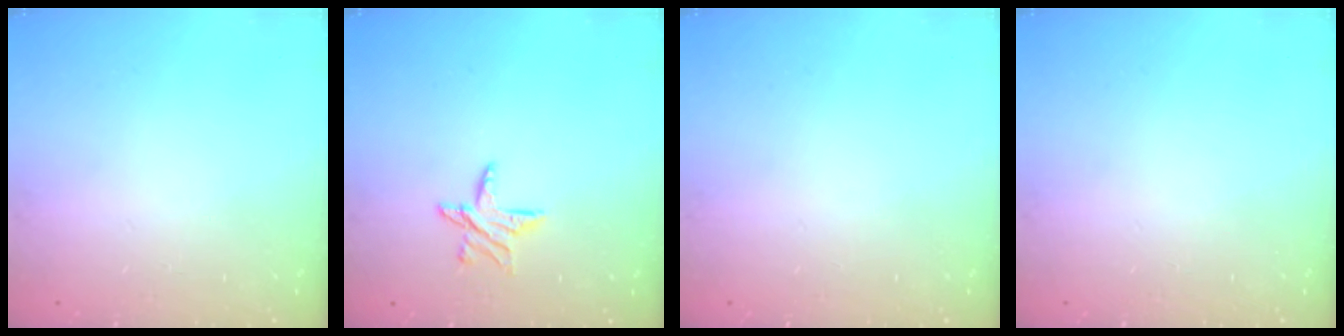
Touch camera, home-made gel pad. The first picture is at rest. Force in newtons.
{"total": 8.1, "press": 8.1, "slide": 0.4}
{"total": 0.0}
{"total": 0.0}